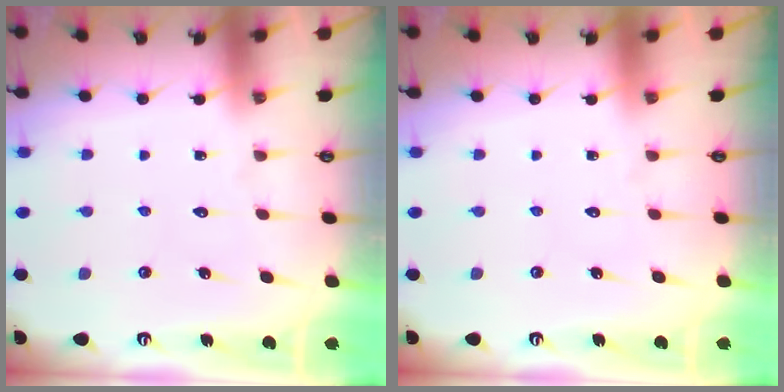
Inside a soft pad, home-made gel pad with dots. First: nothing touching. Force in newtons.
{"total": 0.0}